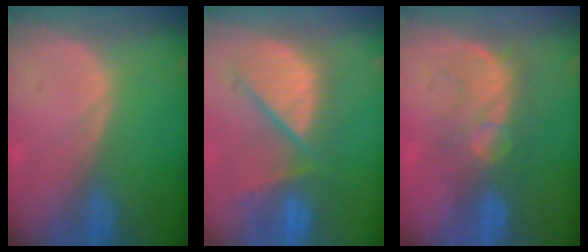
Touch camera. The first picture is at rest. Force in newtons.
{"total": 10.1, "press": 9.5, "slide": 3.5}
{"total": 7.7, "press": 7.5, "slide": 1.7}